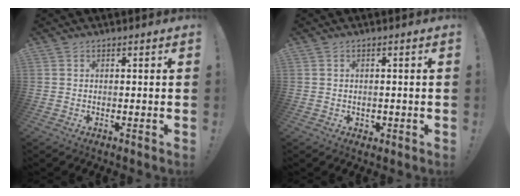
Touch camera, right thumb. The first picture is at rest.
{"total": 1.0, "force": [0.2, 1.0, 0.3], "torque": [0.004, -0.005, 0.001]}